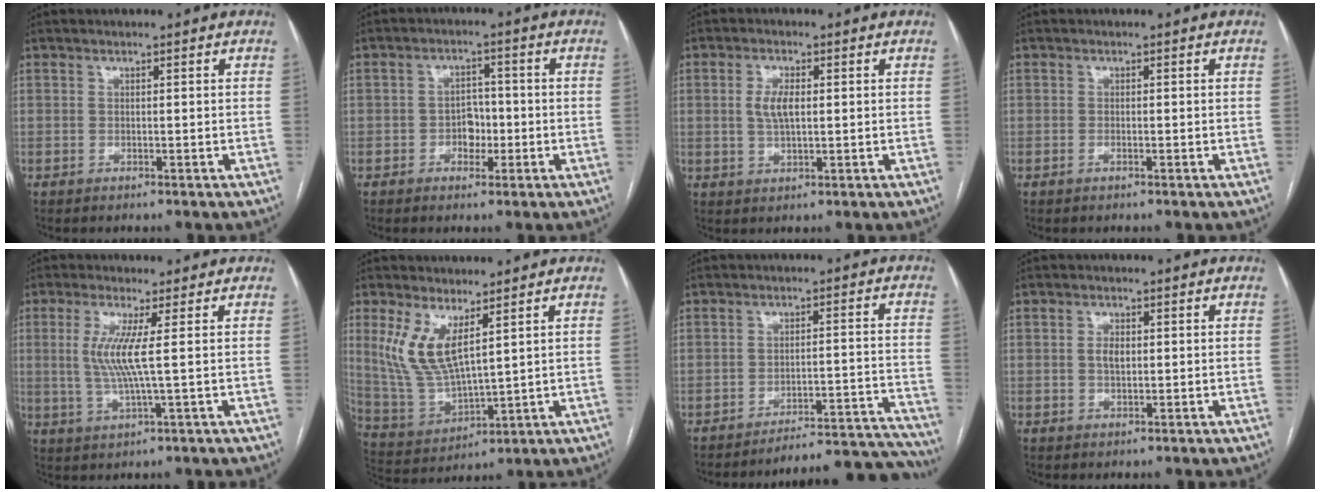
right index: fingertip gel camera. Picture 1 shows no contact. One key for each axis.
{"total": 3.8, "fx": -1.2, "fy": 2.7, "fz": 2.4, "tx": -0.034, "ty": 0.009, "tz": -0.020}
{"total": 4.0, "fx": 0.5, "fy": 1.6, "fz": 3.7, "tx": -0.078, "ty": 0.005, "tz": 0.012}
{"total": 0.6, "fx": -0.3, "fy": 0.1, "fz": 0.5, "tx": -0.010, "ty": 0.000, "tz": -0.006}
{"total": 6.2, "fx": 0.9, "fy": -0.4, "fz": 6.1, "tx": -0.134, "ty": -0.005, "tz": 0.019}
{"total": 9.6, "fx": 4.4, "fy": 3.1, "fz": 7.9, "tx": -0.180, "ty": -0.005, "tz": 0.102}
{"total": 17.4, "fx": -17.3, "fy": -0.8, "fz": 1.6, "tx": 0.018, "ty": 0.021, "tz": -0.220}
{"total": 2.2, "fx": 0.2, "fy": 1.1, "fz": 1.9, "tx": -0.036, "ty": 0.002, "tz": 0.003}